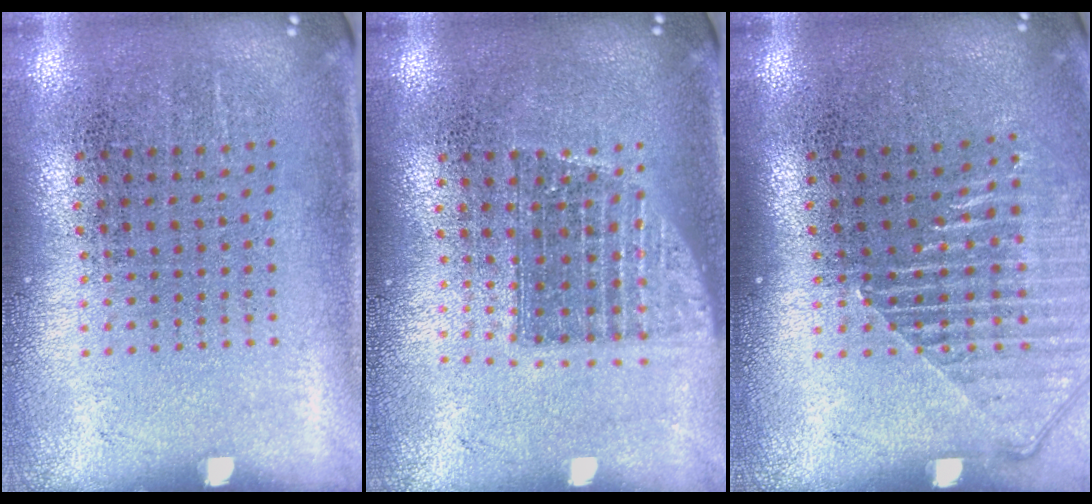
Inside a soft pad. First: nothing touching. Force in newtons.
{"total": 1.2, "press": 1.0, "slide": 0.7}
{"total": 1.4, "press": 1.3, "slide": 0.5}